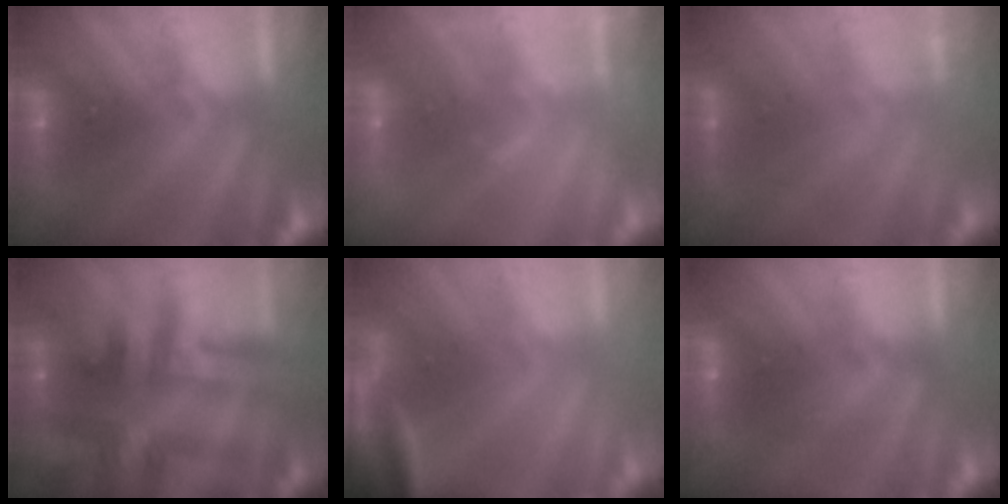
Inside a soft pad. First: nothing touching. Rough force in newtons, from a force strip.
{"total": 2.2}
{"total": 2.1}
{"total": 2.4}
{"total": 3.5}
{"total": 2.6}